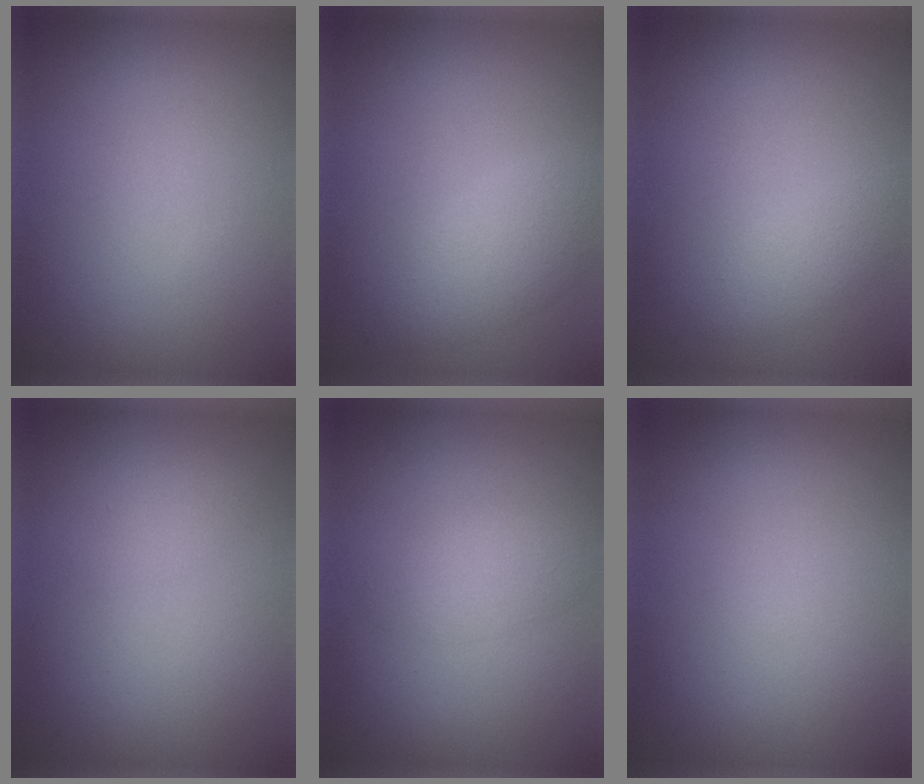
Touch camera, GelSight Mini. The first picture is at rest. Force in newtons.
{"total": 3.2, "press": 3.2, "slide": 0.2}
{"total": 1.8, "press": 1.8, "slide": 0.1}
{"total": 1.0, "press": 1.0, "slide": 0.1}
{"total": 1.8, "press": 1.8, "slide": 0.1}
{"total": 0.0}